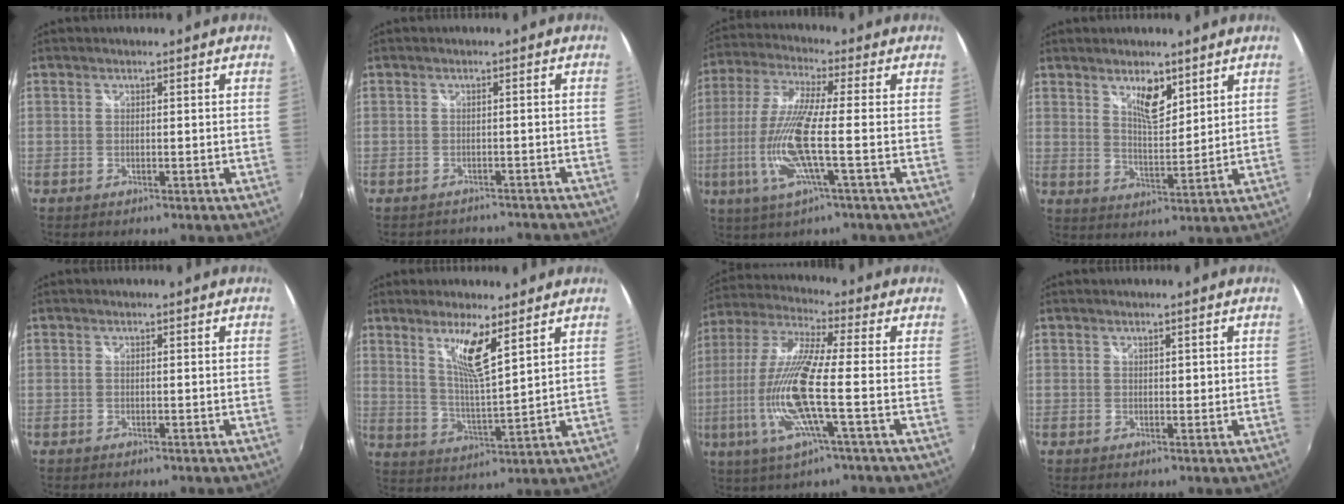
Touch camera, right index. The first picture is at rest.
{"total": 8.1, "force": [-7.5, 1.9, 2.4], "torque": [-0.047, -0.011, -0.092]}
{"total": 12.9, "force": [-3.3, 0.5, 12.5], "torque": [-0.256, -0.009, -0.058]}
{"total": 6.3, "force": [4.1, 2.1, 4.3], "torque": [-0.068, -0.001, 0.071]}
{"total": 0.0}
{"total": 8.4, "force": [5.1, 0.6, 6.6], "torque": [-0.119, -0.008, 0.095]}
{"total": 15.7, "force": [-4.0, 0.8, 15.1], "torque": [-0.301, -0.013, -0.078]}
{"total": 0.7, "force": [0.4, 0.5, 0.4], "torque": [-0.003, 0.003, 0.007]}